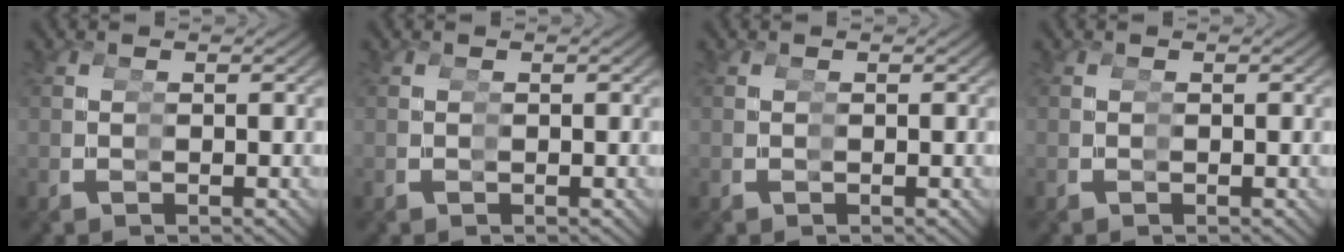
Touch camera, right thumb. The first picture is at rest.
{"total": 0.0}
{"total": 0.0}
{"total": 0.0}